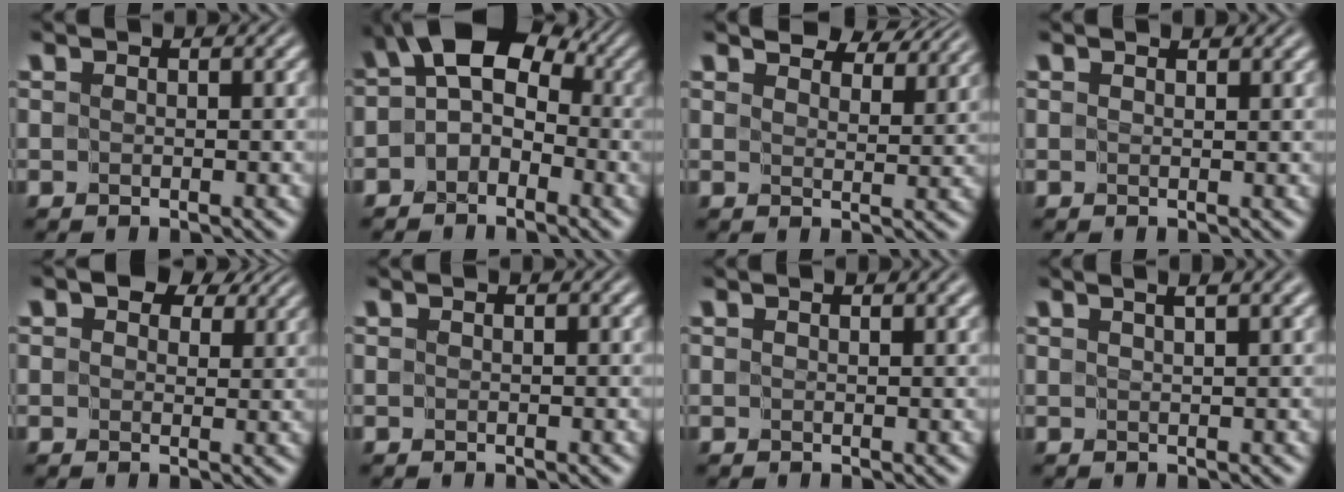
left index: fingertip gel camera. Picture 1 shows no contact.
{"total": 6.8, "force": [0.3, 4.8, 4.8], "torque": [-0.052, 0.025, -0.017]}
{"total": 5.7, "force": [5.2, 1.4, 1.9], "torque": [-0.035, 0.003, 0.068]}
{"total": 0.7, "force": [0.7, 0.2, 0.2], "torque": [-0.001, 0.003, 0.008]}
{"total": 4.3, "force": [2.5, 2.4, 2.6], "torque": [-0.036, 0.002, 0.027]}
{"total": 0.0}
{"total": 0.5, "force": [0.5, 0.1, 0.2], "torque": [0.002, 0.003, 0.007]}
{"total": 2.1, "force": [1.4, 0.4, 1.5], "torque": [-0.003, 0.003, -0.002]}